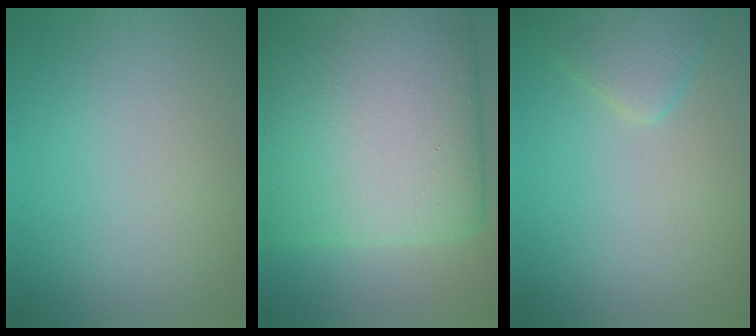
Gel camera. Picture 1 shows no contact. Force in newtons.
{"total": 22.3, "press": 22.3, "slide": 0.8}
{"total": 2.8, "press": 2.8, "slide": 0.2}